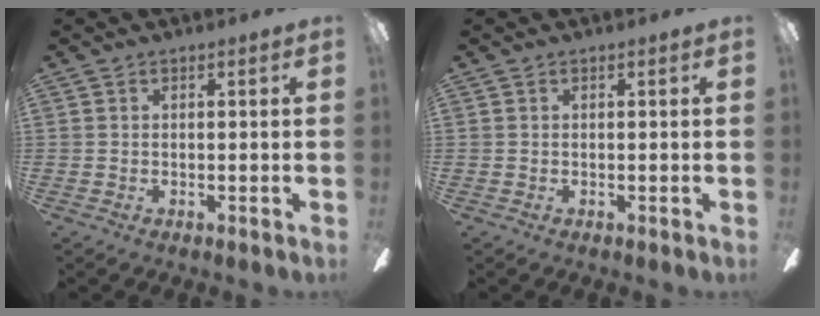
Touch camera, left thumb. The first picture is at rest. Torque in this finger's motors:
{"motor_torque": [0.01, -0.01, -0.03, -0.02, 0.00]}